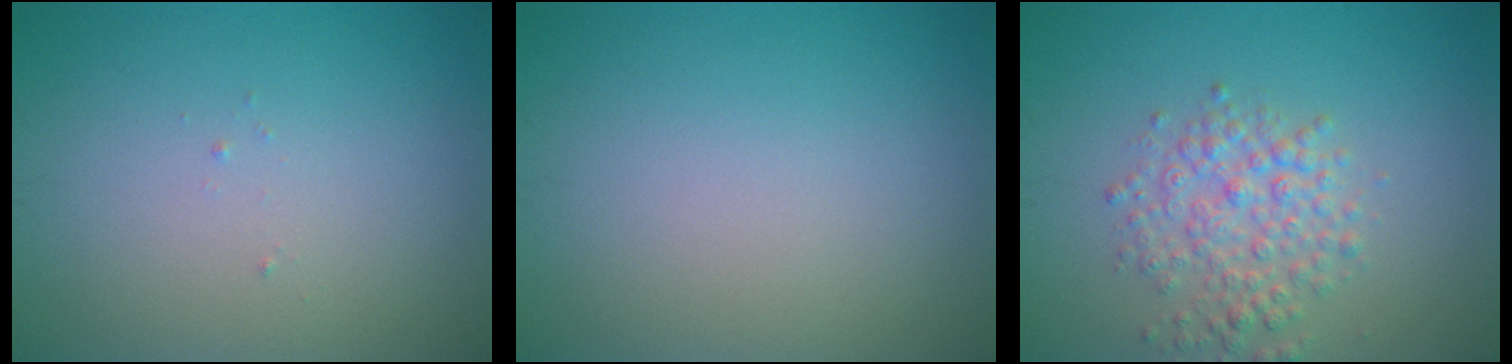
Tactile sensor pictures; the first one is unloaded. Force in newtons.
{"total": 0.0}
{"total": 3.7, "press": 3.7, "slide": 0.1}